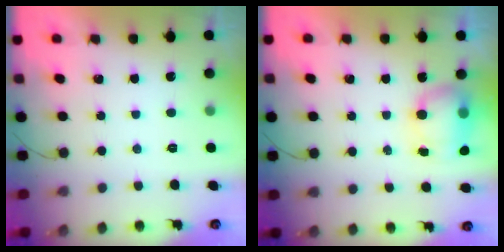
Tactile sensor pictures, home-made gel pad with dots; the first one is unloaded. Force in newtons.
{"total": 7.4, "press": 7.2, "slide": 1.9}